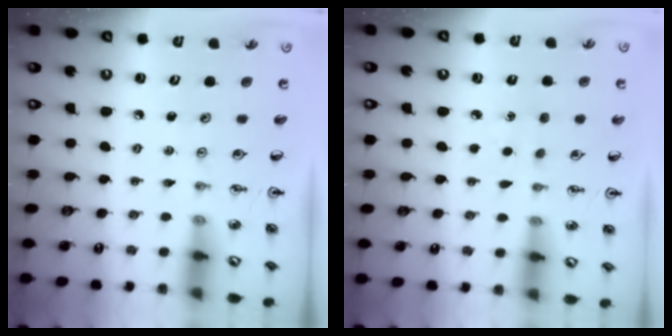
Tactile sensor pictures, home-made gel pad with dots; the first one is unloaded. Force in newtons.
{"total": 2.9, "press": 2.9, "slide": 0.4}